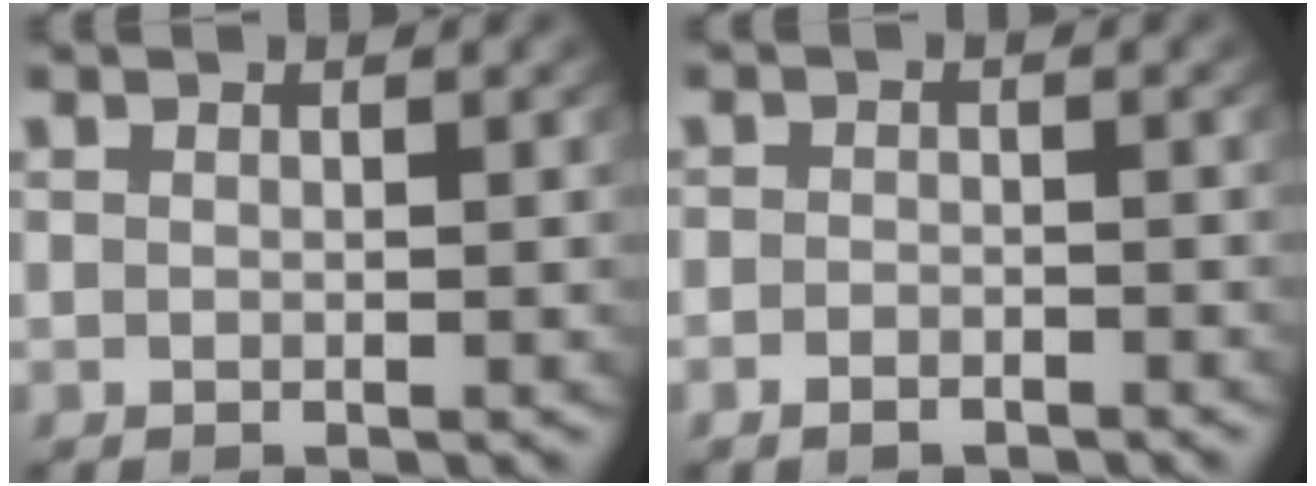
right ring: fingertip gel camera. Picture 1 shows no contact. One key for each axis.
{"total": 1.6, "fx": -1.4, "fy": 0.7, "fz": 0.3, "tx": -0.009, "ty": -0.010, "tz": -0.020}